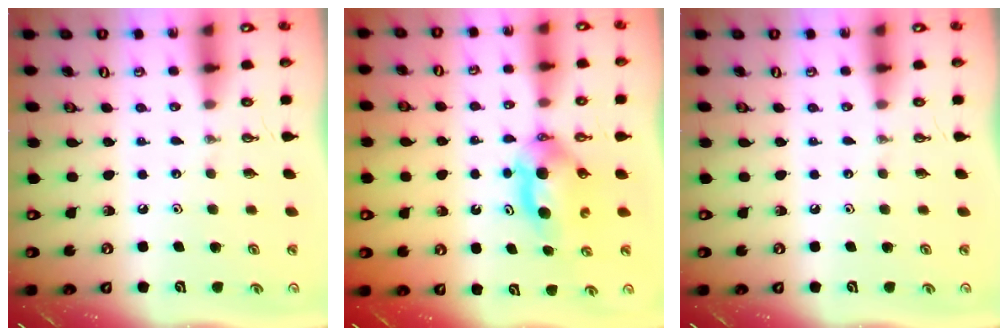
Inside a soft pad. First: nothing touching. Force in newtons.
{"total": 7.4, "press": 5.7, "slide": 4.7}
{"total": 0.0}